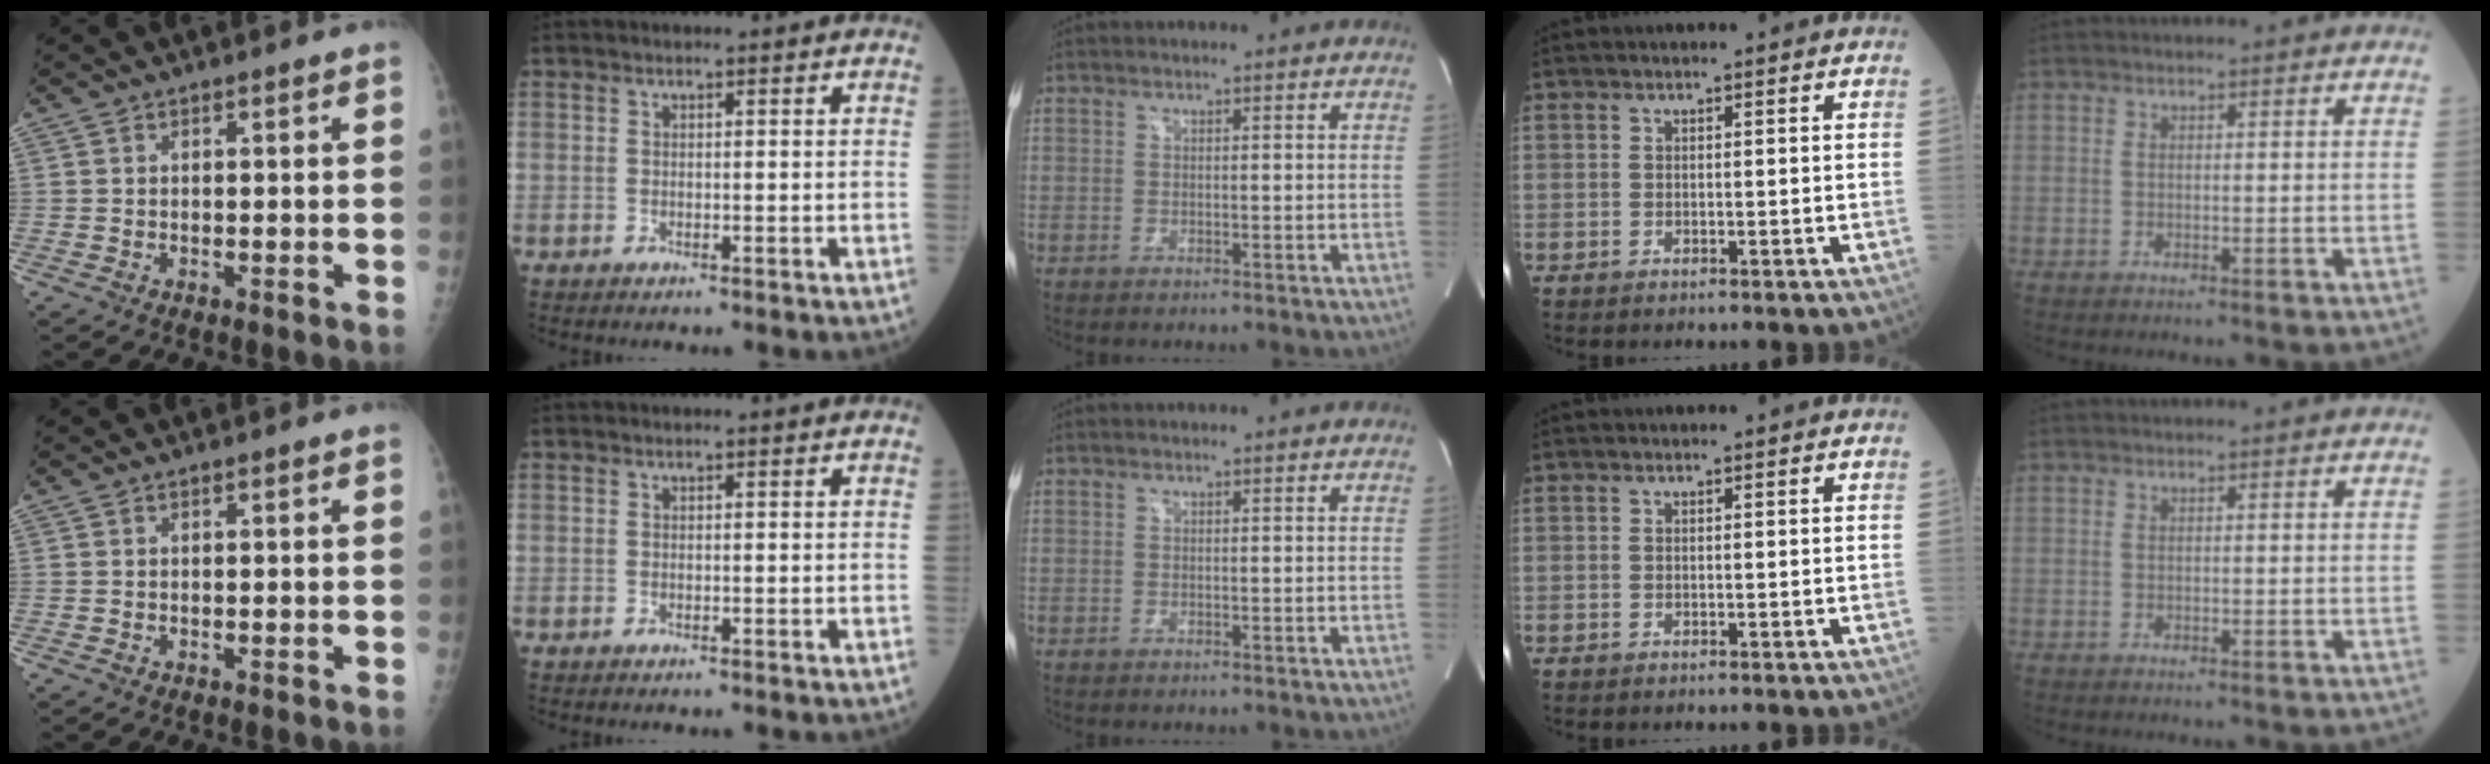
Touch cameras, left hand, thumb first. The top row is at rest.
{}